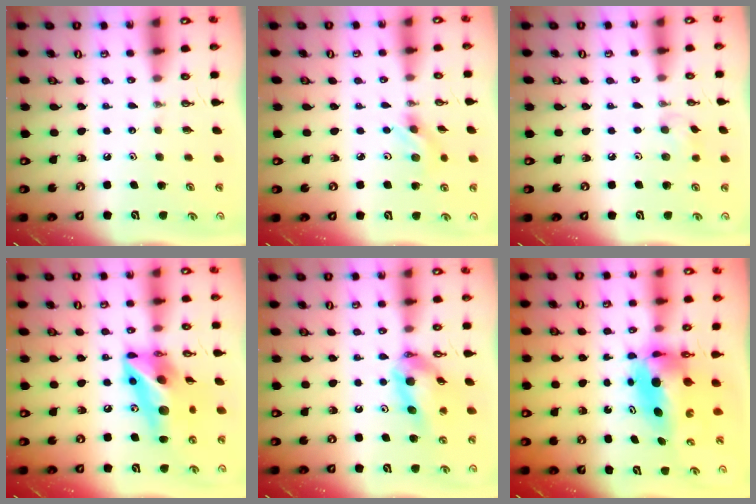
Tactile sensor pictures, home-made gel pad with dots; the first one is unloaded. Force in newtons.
{"total": 3.2, "press": 3.0, "slide": 0.9}
{"total": 5.5, "press": 5.4, "slide": 1.1}
{"total": 17.6, "press": 17.4, "slide": 2.9}
{"total": 10.9, "press": 10.9, "slide": 1.2}
{"total": 7.4, "press": 7.2, "slide": 1.6}